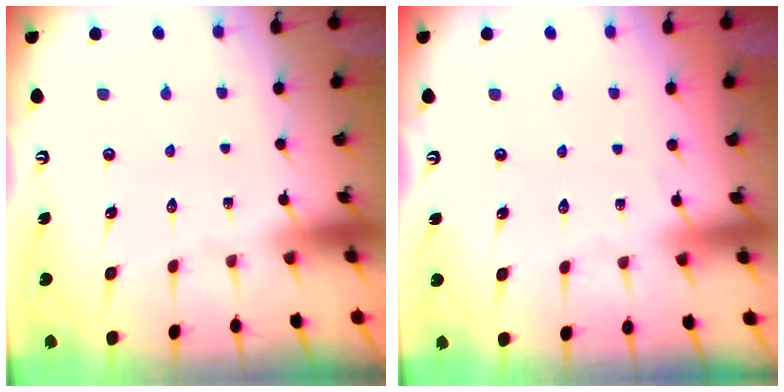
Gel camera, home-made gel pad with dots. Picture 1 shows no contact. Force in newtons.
{"total": 2.8, "press": 2.8, "slide": 0.4}